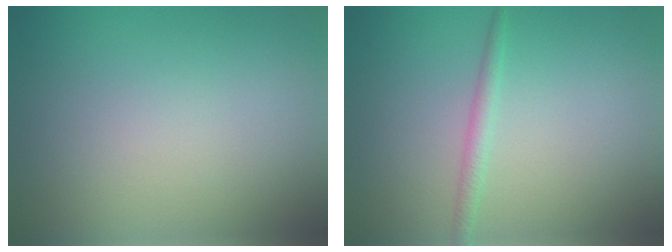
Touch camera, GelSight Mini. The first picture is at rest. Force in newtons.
{"total": 1.4, "press": 1.4, "slide": 0.1}